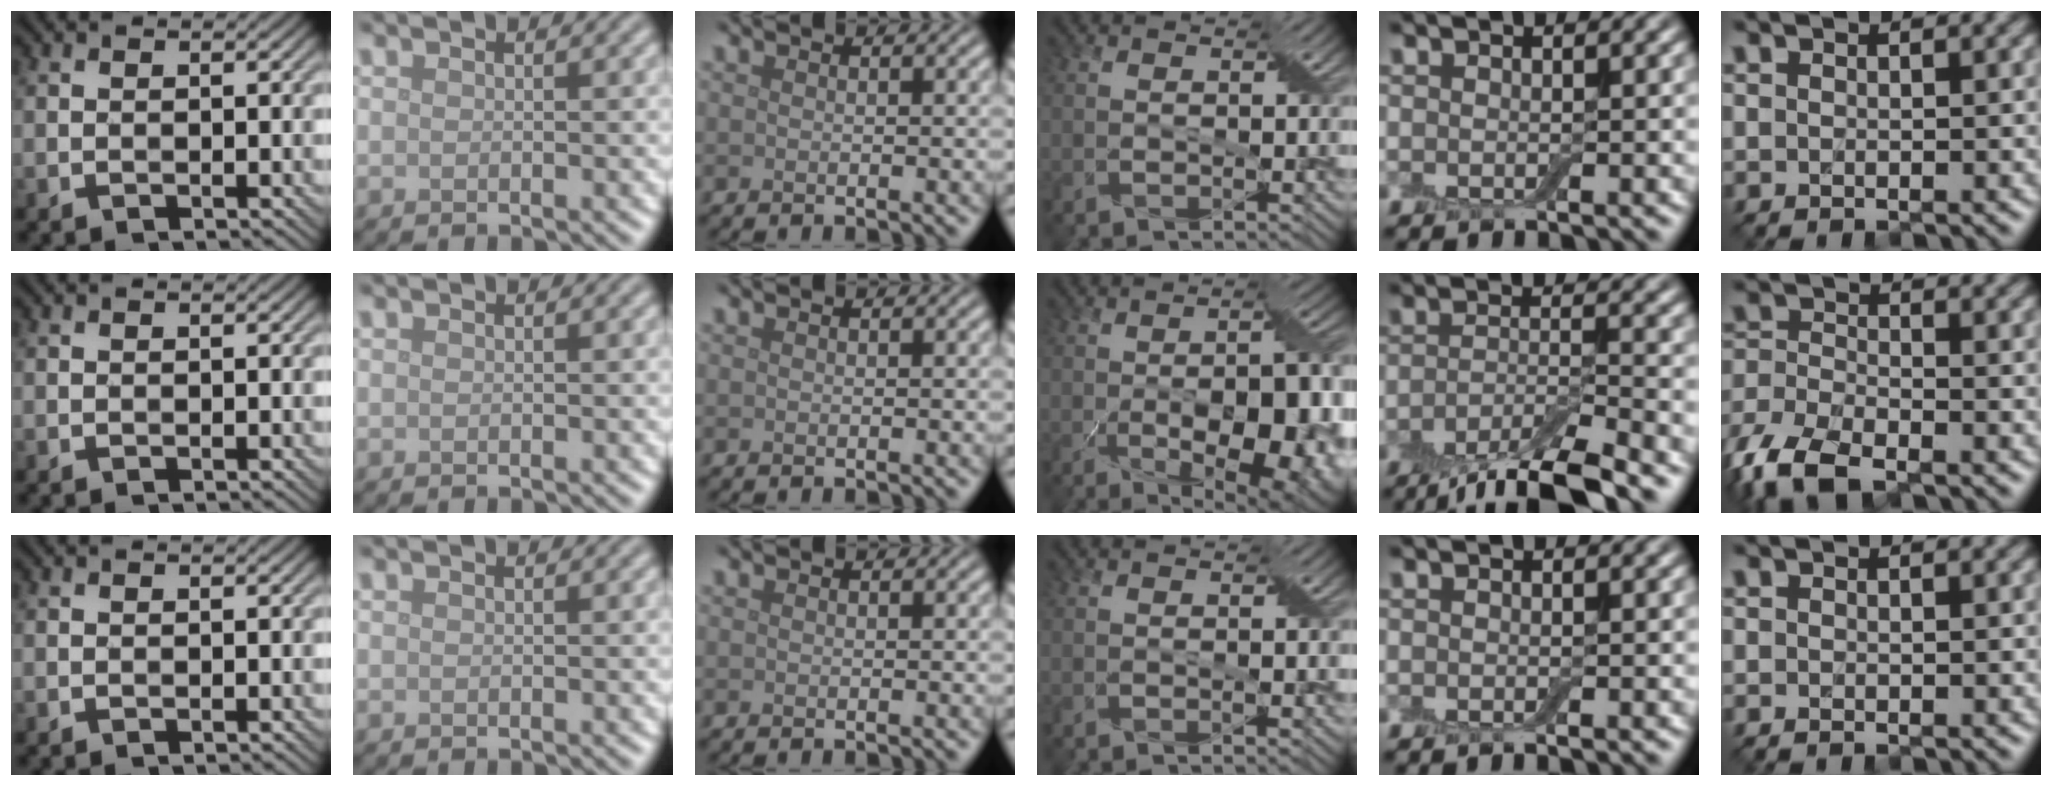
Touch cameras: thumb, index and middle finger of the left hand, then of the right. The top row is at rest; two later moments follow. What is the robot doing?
{"motion": "insert", "object": "drawer"}